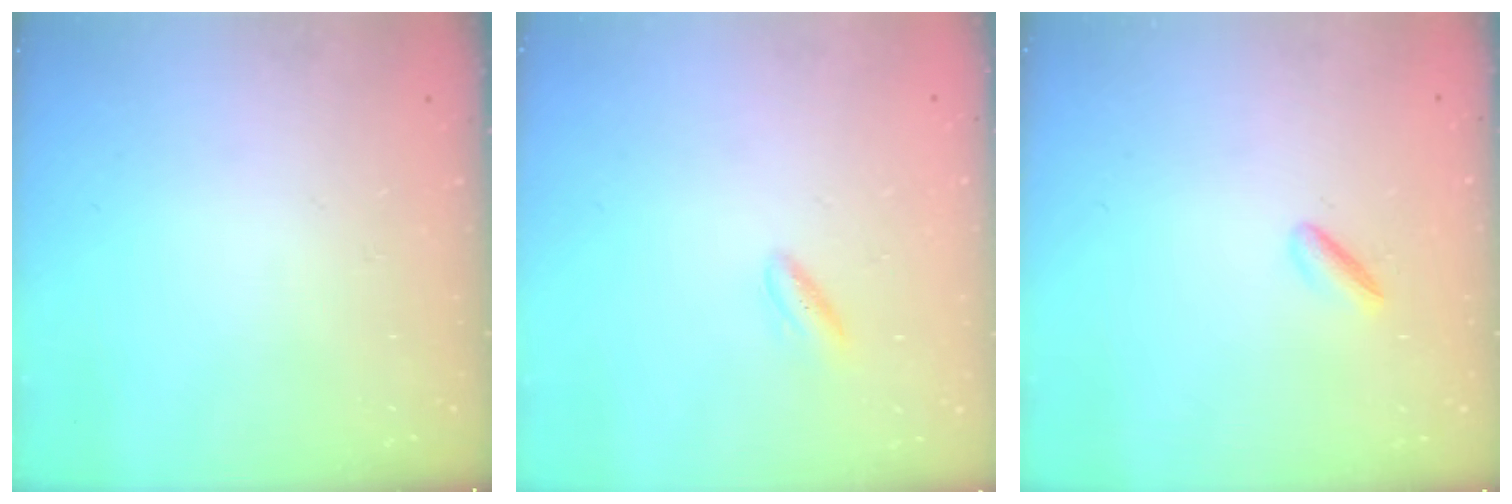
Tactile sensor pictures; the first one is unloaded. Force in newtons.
{"total": 3.0, "press": 2.9, "slide": 0.6}
{"total": 3.0, "press": 2.8, "slide": 0.9}